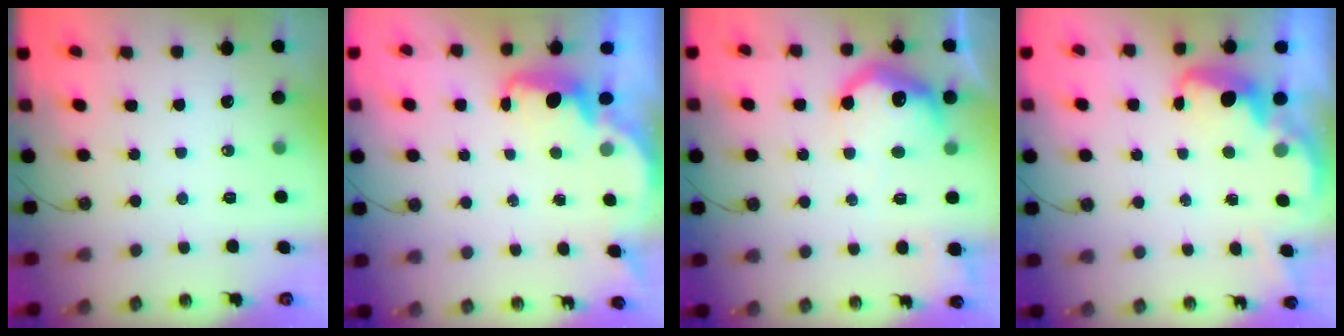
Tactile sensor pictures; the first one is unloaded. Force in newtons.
{"total": 2.2, "press": 2.1, "slide": 0.6}
{"total": 13.9, "press": 13.9, "slide": 1.2}
{"total": 2.7, "press": 2.6, "slide": 0.5}